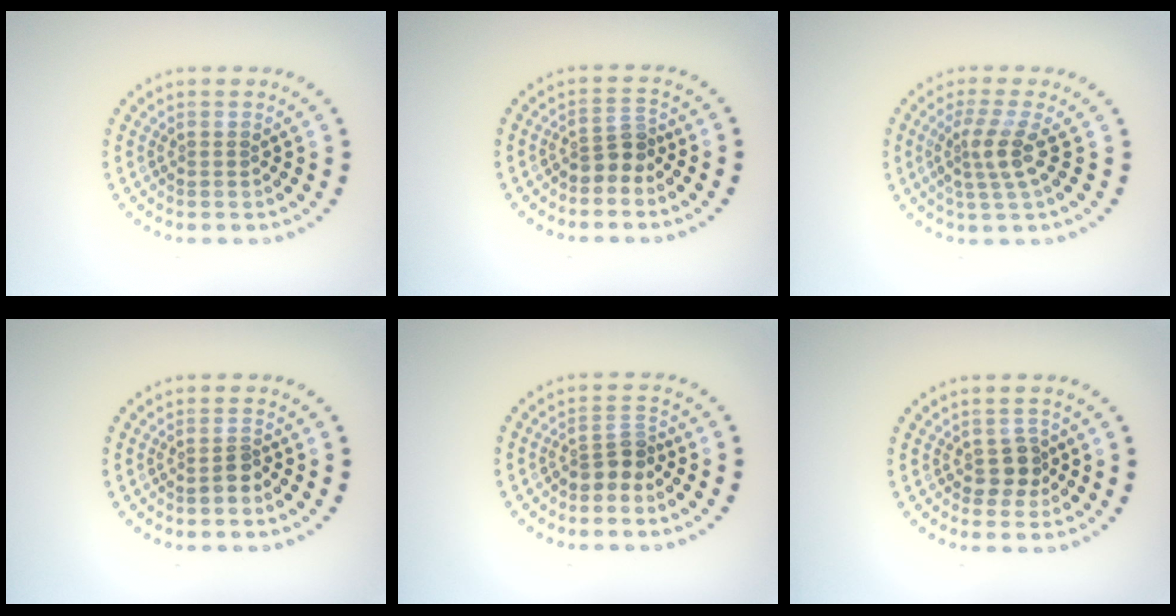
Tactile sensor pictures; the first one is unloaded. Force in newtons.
{"total": 2.3, "press": 1.8, "slide": 1.4}
{"total": 2.8, "press": 2.1, "slide": 1.8}
{"total": 1.5, "press": 1.2, "slide": 0.9}
{"total": 2.4, "press": 1.8, "slide": 1.5}
{"total": 1.8, "press": 1.5, "slide": 1.0}